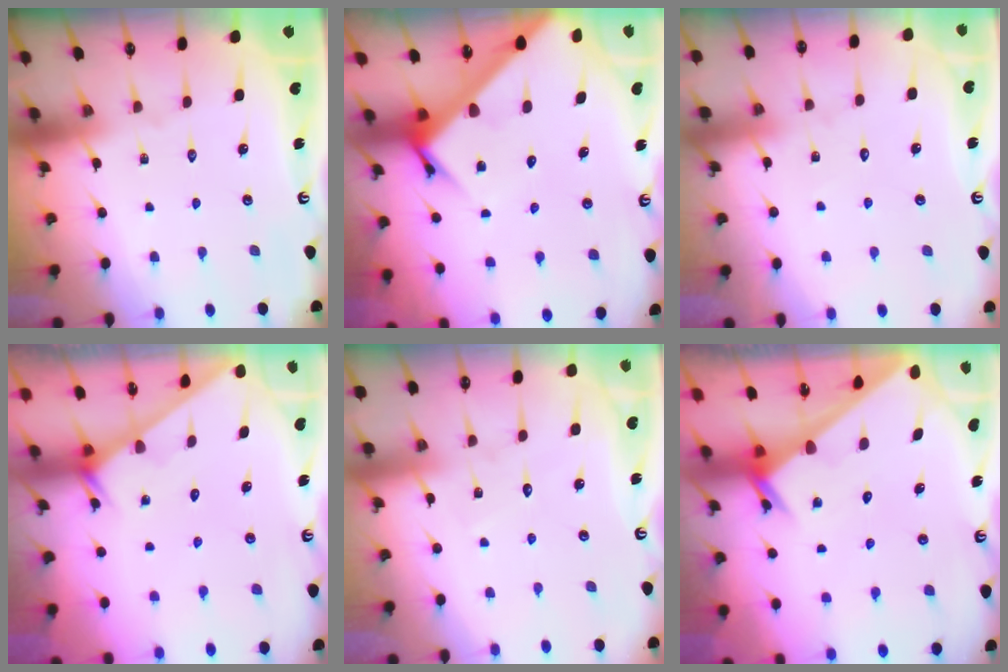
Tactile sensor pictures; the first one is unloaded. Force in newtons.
{"total": 5.3, "press": 5.3, "slide": 0.3}
{"total": 2.7, "press": 2.7, "slide": 0.2}
{"total": 1.8, "press": 1.8, "slide": 0.1}
{"total": 3.6, "press": 3.6, "slide": 0.4}
{"total": 1.9, "press": 1.9, "slide": 0.1}